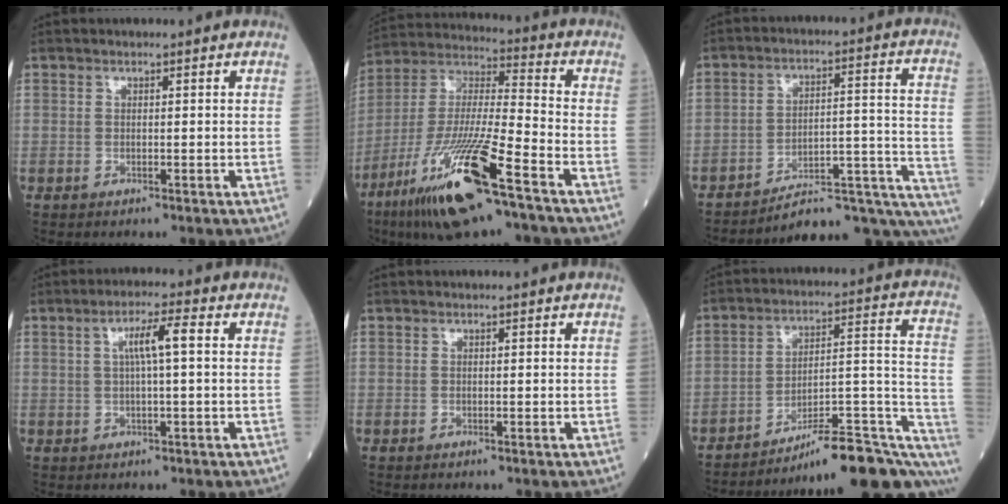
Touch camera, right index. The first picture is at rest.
{"total": 19.2, "force": [-10.7, 1.8, 15.9], "torque": [-0.342, -0.049, -0.199]}
{"total": 16.6, "force": [-14.6, 3.1, 7.4], "torque": [-0.034, 0.067, -0.194]}
{"total": 4.9, "force": [0.9, 0.1, 4.8], "torque": [-0.086, 0.010, 0.015]}
{"total": 0.0}
{"total": 19.8, "force": [-15.2, 2.4, 12.4], "torque": [-0.095, 0.042, -0.217]}